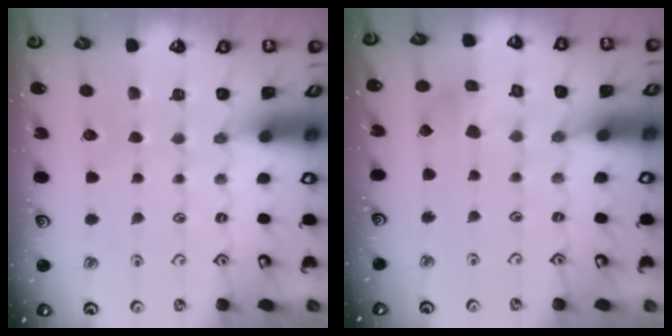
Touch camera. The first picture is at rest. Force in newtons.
{"total": 3.3, "press": 3.3, "slide": 0.5}